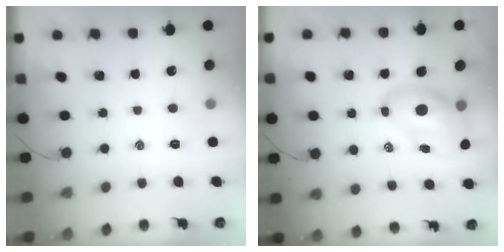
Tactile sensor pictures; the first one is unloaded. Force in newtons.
{"total": 9.5, "press": 9.1, "slide": 2.6}